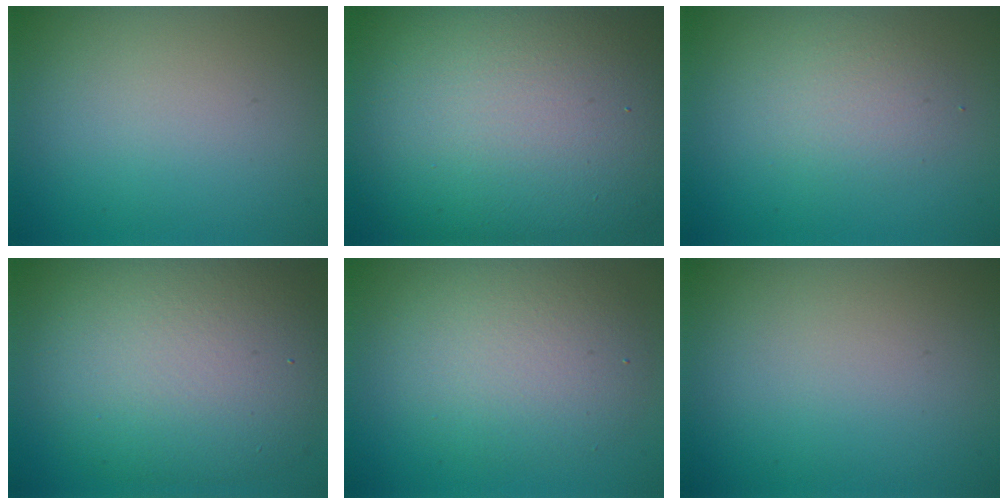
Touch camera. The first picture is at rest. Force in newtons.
{"total": 18.7, "press": 18.7, "slide": 0.8}
{"total": 2.3, "press": 2.3, "slide": 0.1}
{"total": 10.3, "press": 10.2, "slide": 0.7}
{"total": 5.1, "press": 5.1, "slide": 0.5}
{"total": 0.0}